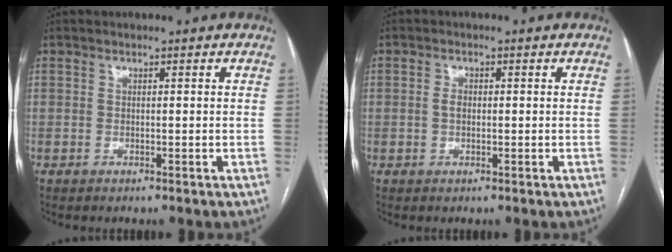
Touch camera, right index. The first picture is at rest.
{"total": 1.4, "force": [0.0, 0.8, 1.1], "torque": [-0.021, 0.003, -0.001]}